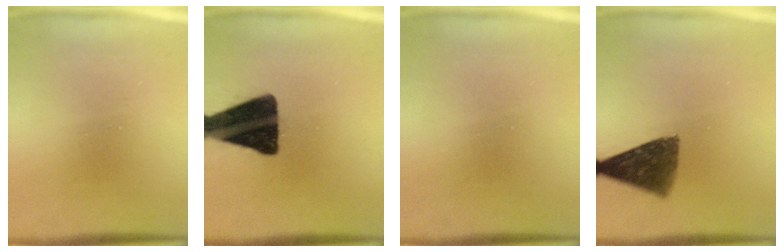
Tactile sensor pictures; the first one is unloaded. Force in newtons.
{"total": 17.1}
{"total": 0.0}
{"total": 9.6}